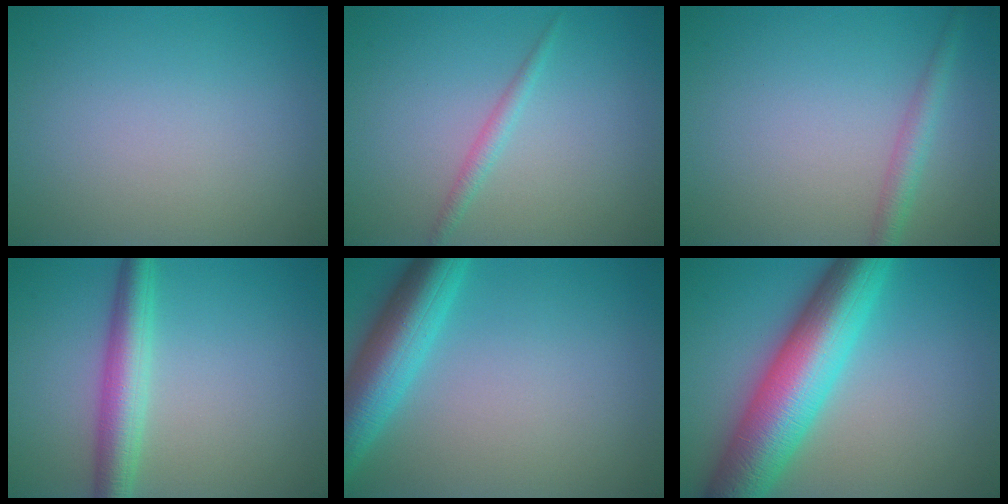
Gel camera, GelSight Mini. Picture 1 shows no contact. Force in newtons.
{"total": 1.3, "press": 1.3, "slide": 0.0}
{"total": 2.1, "press": 2.1, "slide": 0.1}
{"total": 4.4, "press": 4.4, "slide": 0.1}
{"total": 6.8, "press": 6.8, "slide": 0.2}
{"total": 10.8, "press": 10.8, "slide": 0.2}